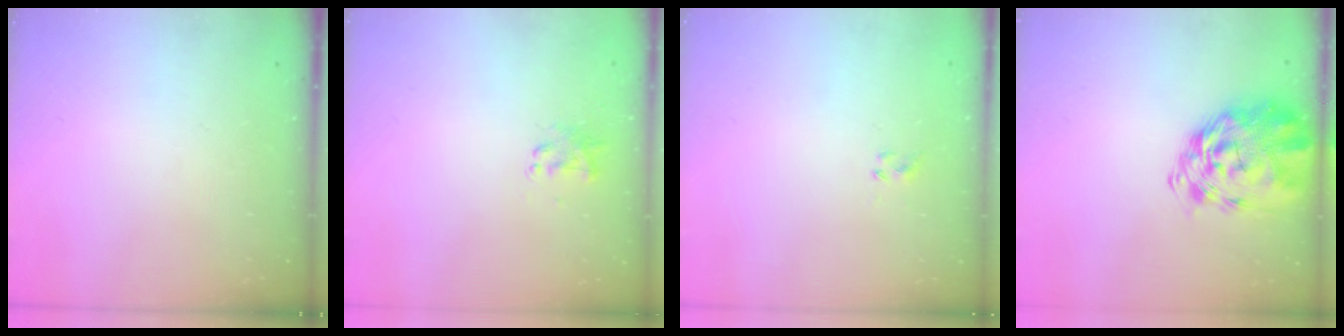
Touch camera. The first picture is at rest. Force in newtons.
{"total": 2.2, "press": 2.2, "slide": 0.4}
{"total": 1.9, "press": 1.7, "slide": 0.7}
{"total": 6.2, "press": 5.7, "slide": 2.6}